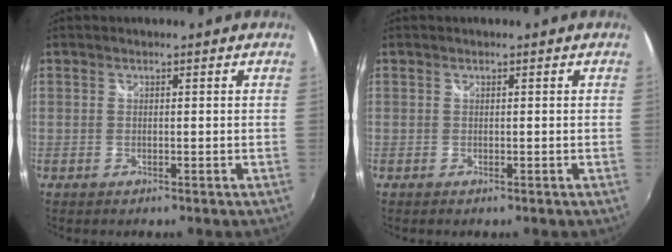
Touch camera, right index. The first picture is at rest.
{"total": 0.0}